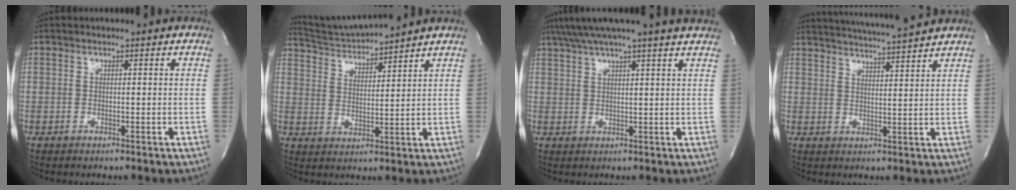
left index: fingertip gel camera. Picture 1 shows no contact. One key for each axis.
{"total": 8.1, "fx": 7.8, "fy": -1.4, "fz": 1.4, "tx": -0.041, "ty": -0.001, "tz": 0.148}
{"total": 11.9, "fx": 10.1, "fy": -1.2, "fz": 6.1, "tx": -0.107, "ty": 0.011, "tz": 0.126}
{"total": 12.5, "fx": 11.6, "fy": -0.3, "fz": 4.7, "tx": -0.084, "ty": 0.000, "tz": 0.159}